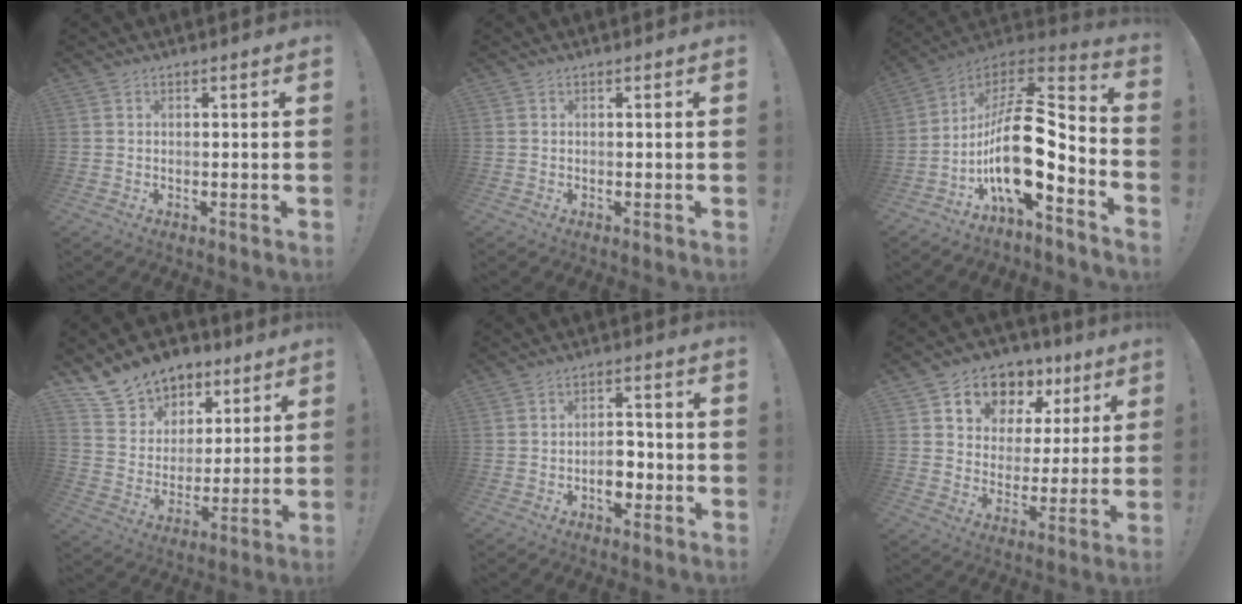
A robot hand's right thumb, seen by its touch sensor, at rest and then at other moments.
{"total": 0.0}
{"total": 19.5, "force": [-4.1, 8.0, 17.3], "torque": [-0.326, 0.011, -0.066]}
{"total": 13.3, "force": [9.3, 9.1, 2.9], "torque": [-0.051, -0.067, 0.184]}
{"total": 6.7, "force": [-2.5, 4.1, 4.6], "torque": [-0.073, 0.012, -0.045]}
{"total": 10.7, "force": [6.2, 8.2, 3.1], "torque": [-0.041, -0.048, 0.119]}